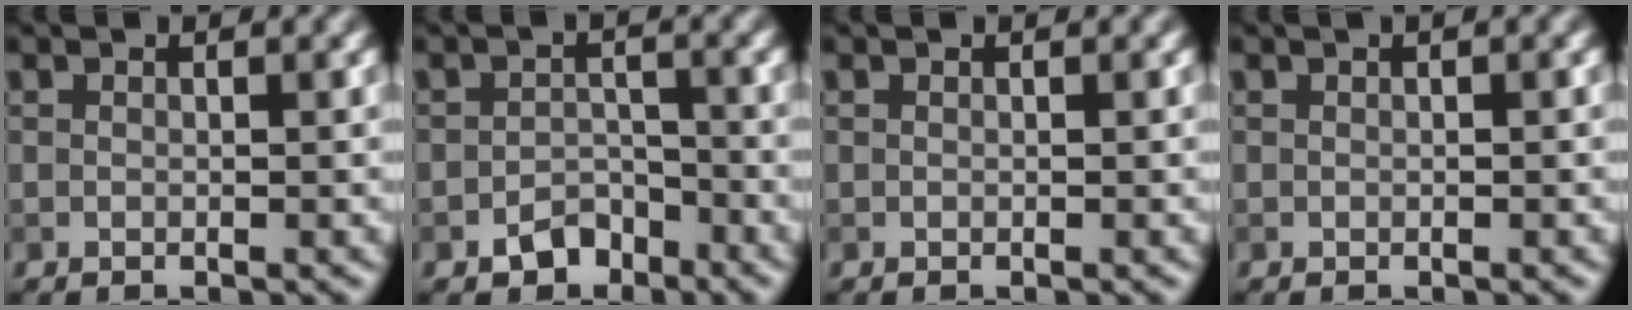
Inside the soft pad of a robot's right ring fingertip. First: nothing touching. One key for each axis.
{"total": 2.6, "fx": -1.8, "fy": 1.6, "fz": 1.0, "tx": -0.009, "ty": 0.006, "tz": -0.031}
{"total": 0.0}
{"total": 0.7, "fx": 0.3, "fy": 0.1, "fz": 0.7, "tx": -0.011, "ty": 0.005, "tz": 0.003}